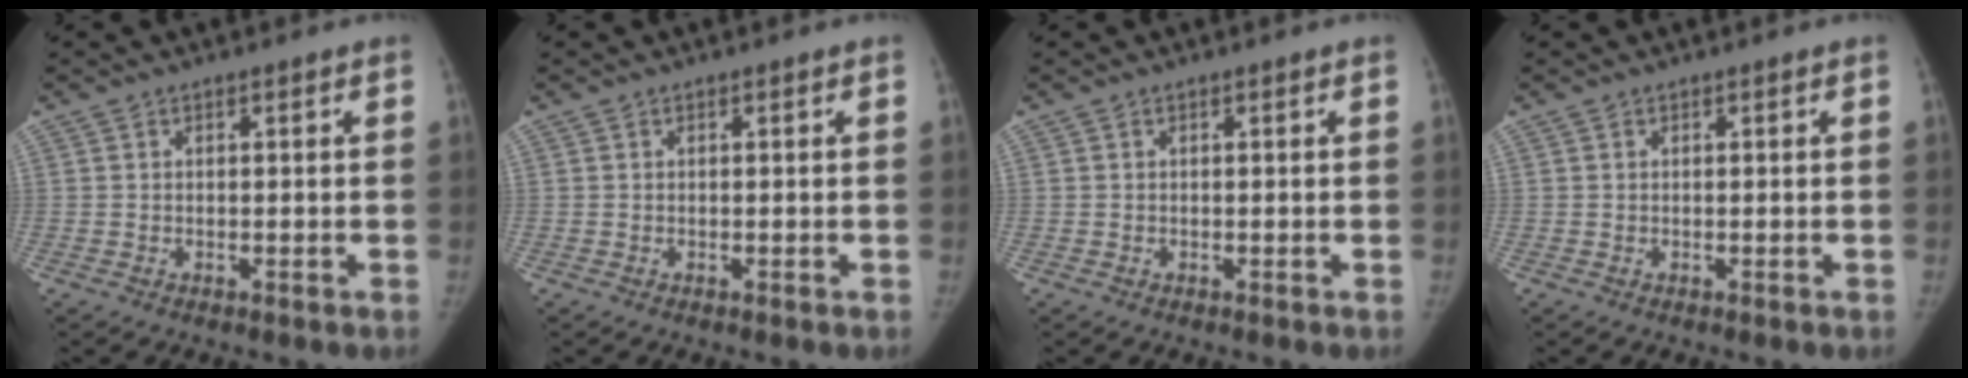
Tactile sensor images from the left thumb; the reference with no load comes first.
{"total": 0.0}
{"total": 0.0}
{"total": 0.0}